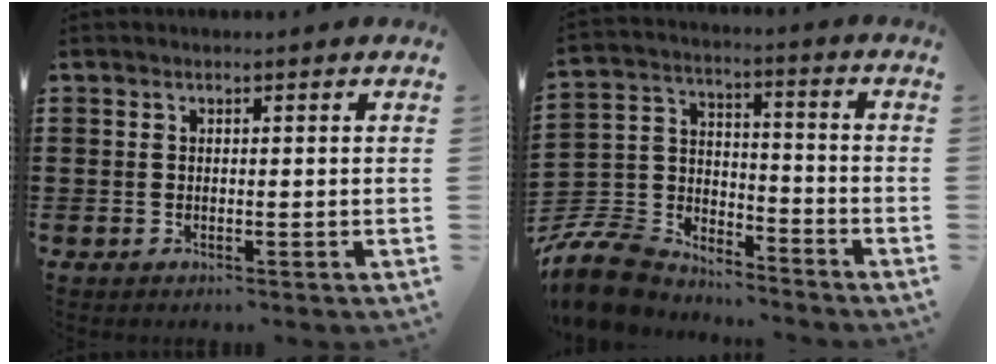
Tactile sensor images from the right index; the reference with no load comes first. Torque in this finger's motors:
{"motor_torque": [0.36, -0.23, -0.11, -0.21]}